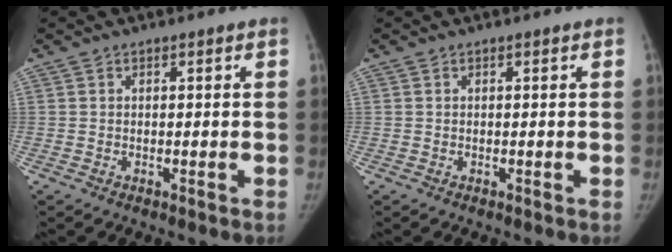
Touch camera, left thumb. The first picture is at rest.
{"total": 0.0}